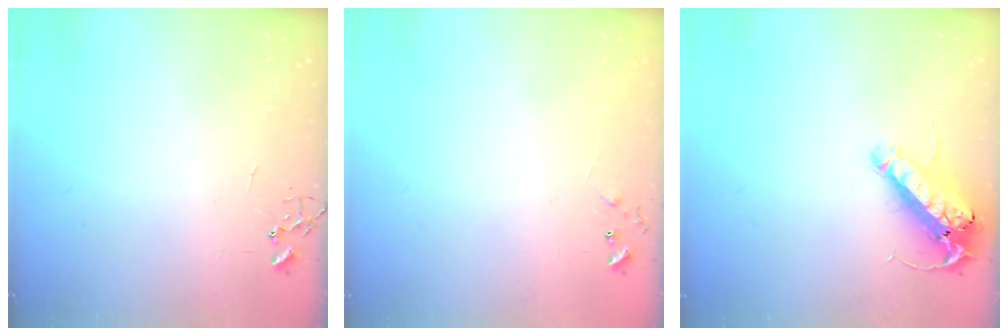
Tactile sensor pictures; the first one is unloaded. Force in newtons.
{"total": 5.1, "press": 5.0, "slide": 0.8}
{"total": 15.2, "press": 15.0, "slide": 2.7}